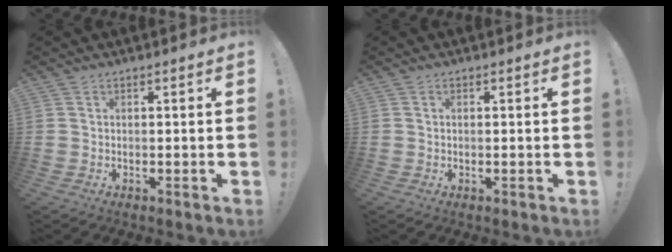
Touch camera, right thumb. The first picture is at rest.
{"total": 0.0}